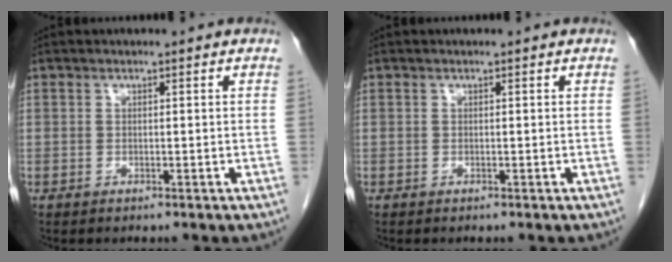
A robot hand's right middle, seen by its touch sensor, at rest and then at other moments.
{"total": 0.0}